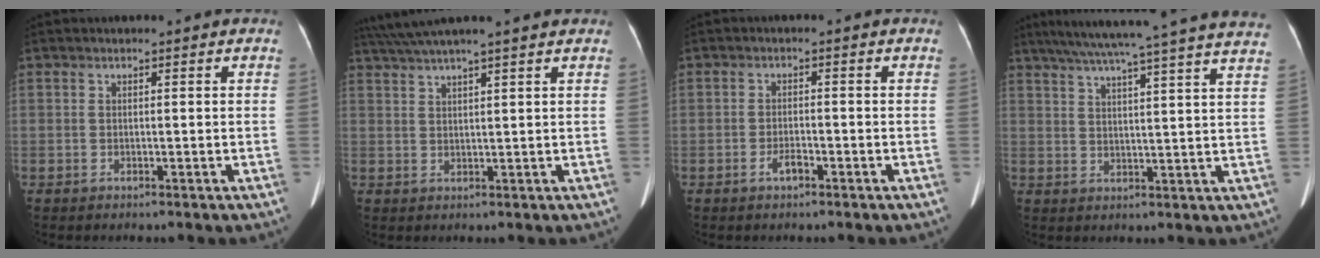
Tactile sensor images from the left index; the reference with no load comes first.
{"total": 9.6, "force": [8.3, -0.6, 4.8], "torque": [-0.084, 0.038, 0.122]}
{"total": 2.0, "force": [-1.4, 0.7, 1.3], "torque": [-0.027, 0.001, -0.023]}
{"total": 26.1, "force": [23.1, -0.6, 12.2], "torque": [-0.198, -0.011, 0.292]}